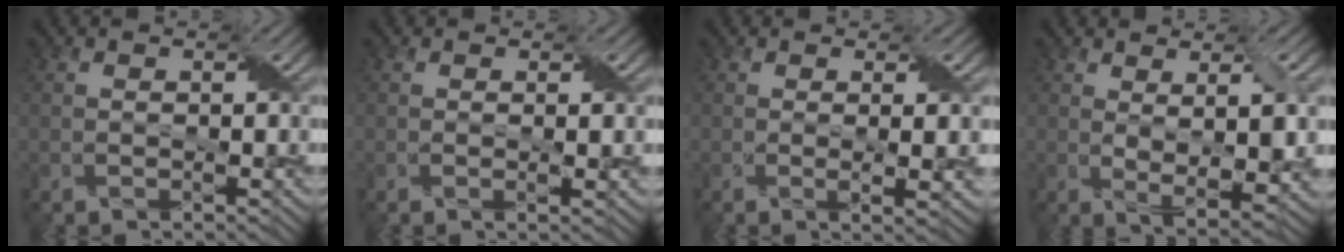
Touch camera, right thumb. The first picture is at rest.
{"total": 1.6, "force": [0.2, 0.1, 1.6], "torque": [-0.030, 0.001, 0.002]}
{"total": 3.1, "force": [0.3, 0.5, 3.1], "torque": [-0.057, 0.001, 0.006]}
{"total": 5.5, "force": [1.4, 1.4, 5.1], "torque": [-0.092, -0.009, 0.030]}